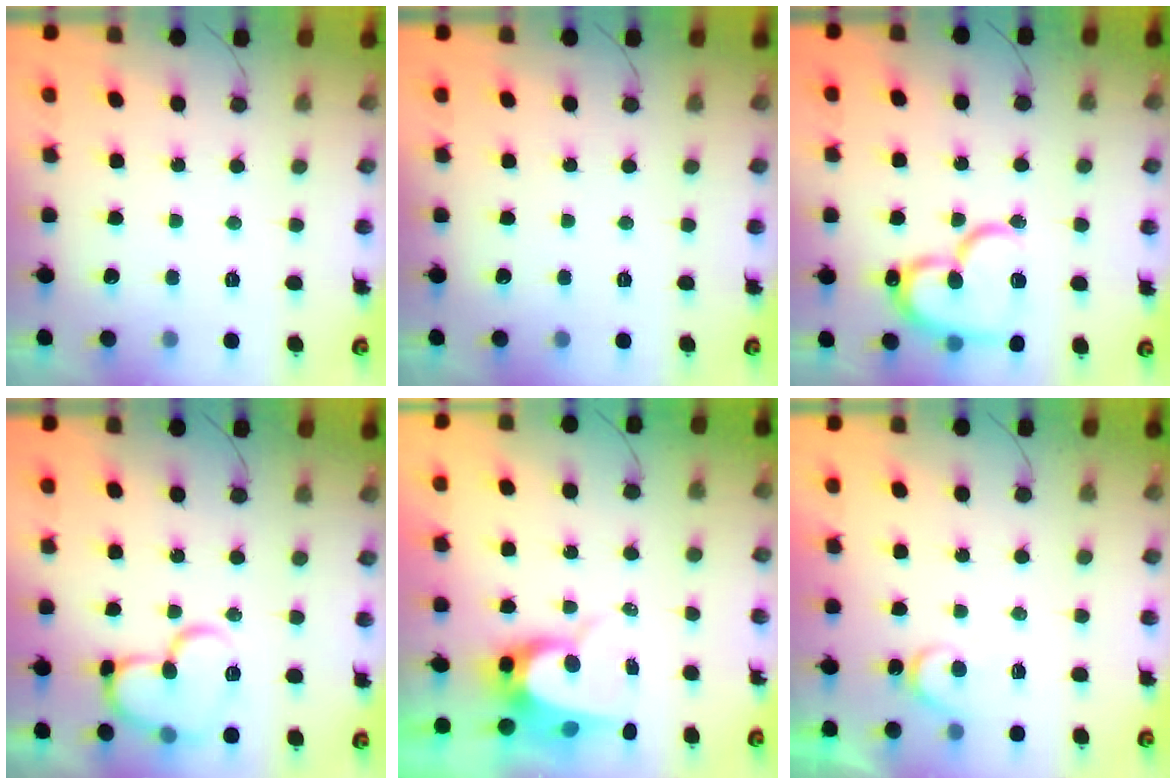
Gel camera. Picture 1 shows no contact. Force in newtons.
{"total": 0.0}
{"total": 18.8, "press": 18.7, "slide": 2.0}
{"total": 14.1, "press": 14.0, "slide": 1.5}
{"total": 8.7, "press": 8.6, "slide": 0.8}
{"total": 4.4, "press": 4.4, "slide": 0.4}